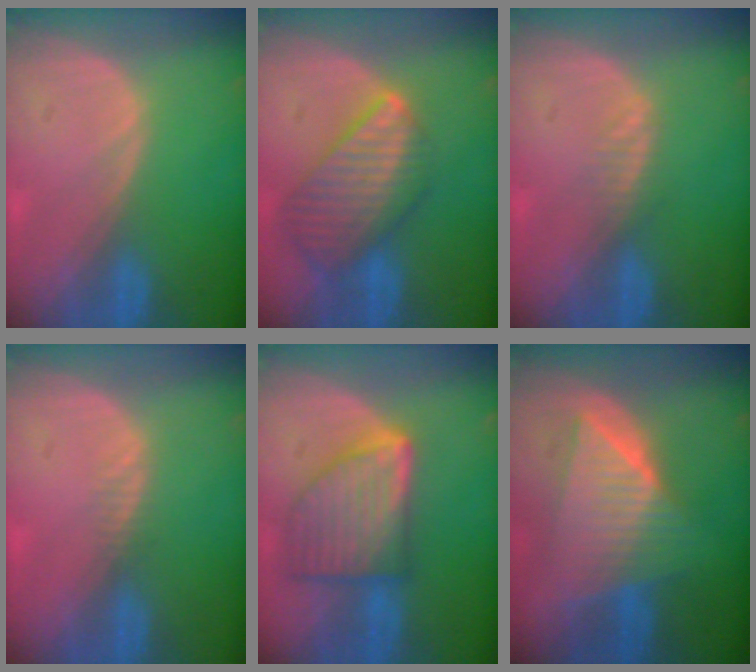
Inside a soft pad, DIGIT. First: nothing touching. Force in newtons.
{"total": 9.5, "press": 8.3, "slide": 4.6}
{"total": 1.6, "press": 1.6, "slide": 0.1}
{"total": 1.2, "press": 0.9, "slide": 0.8}
{"total": 9.1, "press": 9.1, "slide": 0.6}
{"total": 9.2, "press": 9.2, "slide": 0.5}